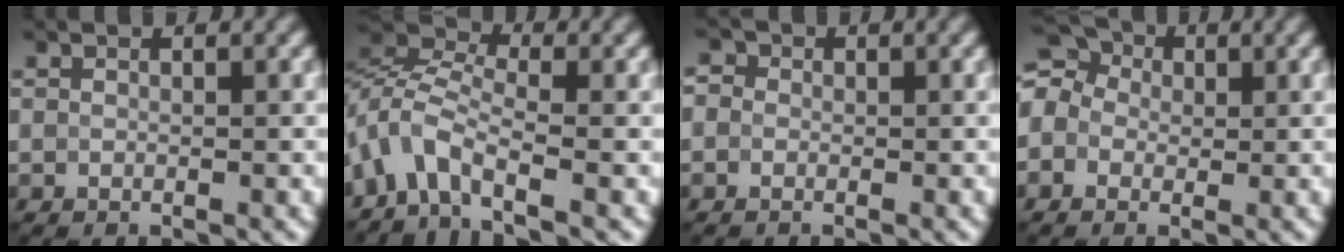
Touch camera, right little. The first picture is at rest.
{"total": 4.6, "force": [-3.0, 1.5, 3.1], "torque": [-0.071, 0.010, -0.073]}
{"total": 2.2, "force": [0.5, 2.0, 0.8], "torque": [0.001, 0.014, -0.019]}
{"total": 7.0, "force": [1.3, 5.7, 3.7], "torque": [-0.068, 0.040, -0.024]}